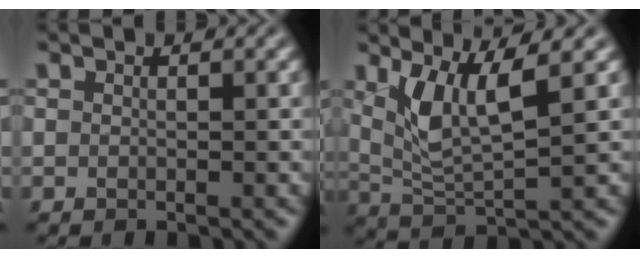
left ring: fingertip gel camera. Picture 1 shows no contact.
{"total": 5.4, "force": [1.9, 1.7, 4.8], "torque": [-0.108, -0.008, 0.046]}